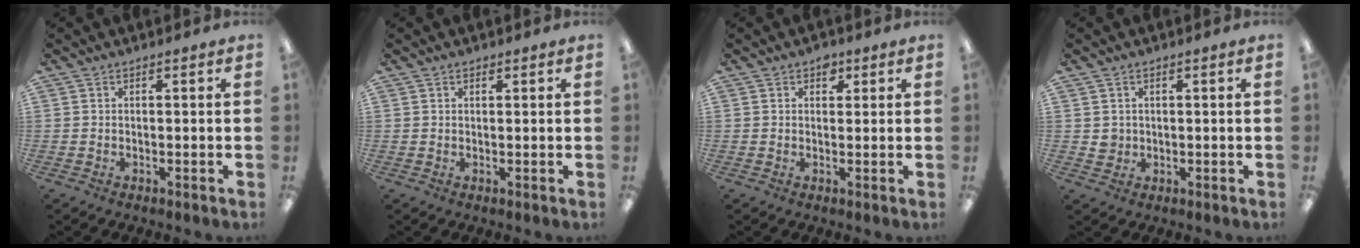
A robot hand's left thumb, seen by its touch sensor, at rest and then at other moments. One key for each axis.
{"total": 0.8, "fx": 0.5, "fy": 0.5, "fz": 0.3, "tx": 0.003, "ty": -0.001, "tz": 0.008}
{"total": 2.6, "fx": 1.5, "fy": 1.8, "fz": 1.2, "tx": -0.001, "ty": -0.006, "tz": 0.022}
{"total": 2.2, "fx": 0.7, "fy": 2.1, "fz": 0.3, "tx": -0.009, "ty": 0.002, "tz": 0.012}